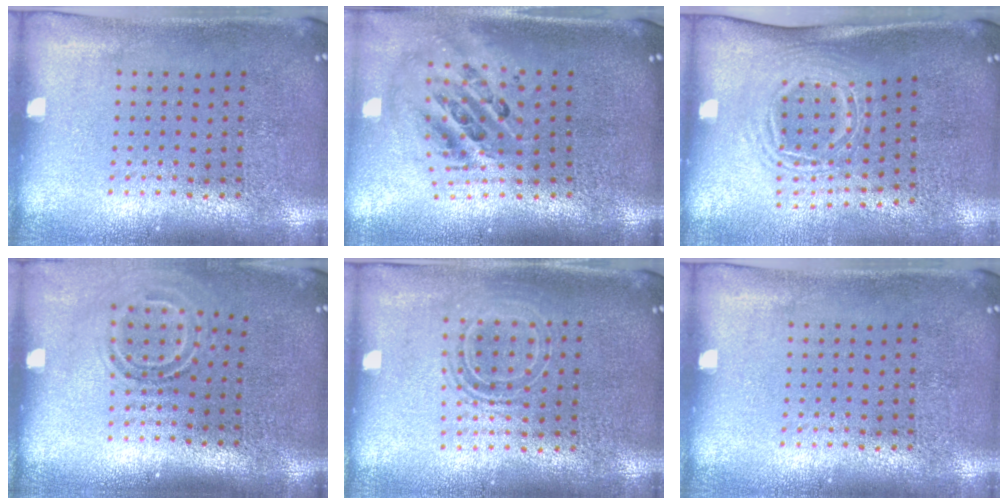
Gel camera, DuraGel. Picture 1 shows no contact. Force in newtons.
{"total": 2.5, "press": 1.7, "slide": 1.8}
{"total": 1.7, "press": 1.2, "slide": 1.2}
{"total": 1.7, "press": 1.1, "slide": 1.2}
{"total": 1.6, "press": 1.2, "slide": 1.0}
{"total": 0.0}